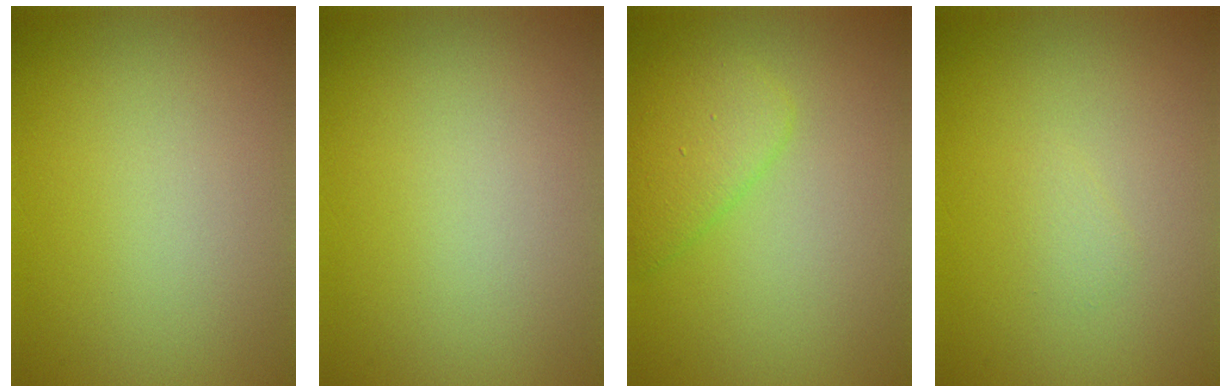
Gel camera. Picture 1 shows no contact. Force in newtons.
{"total": 0.0}
{"total": 2.9, "press": 2.9, "slide": 0.3}
{"total": 0.7, "press": 0.7, "slide": 0.1}